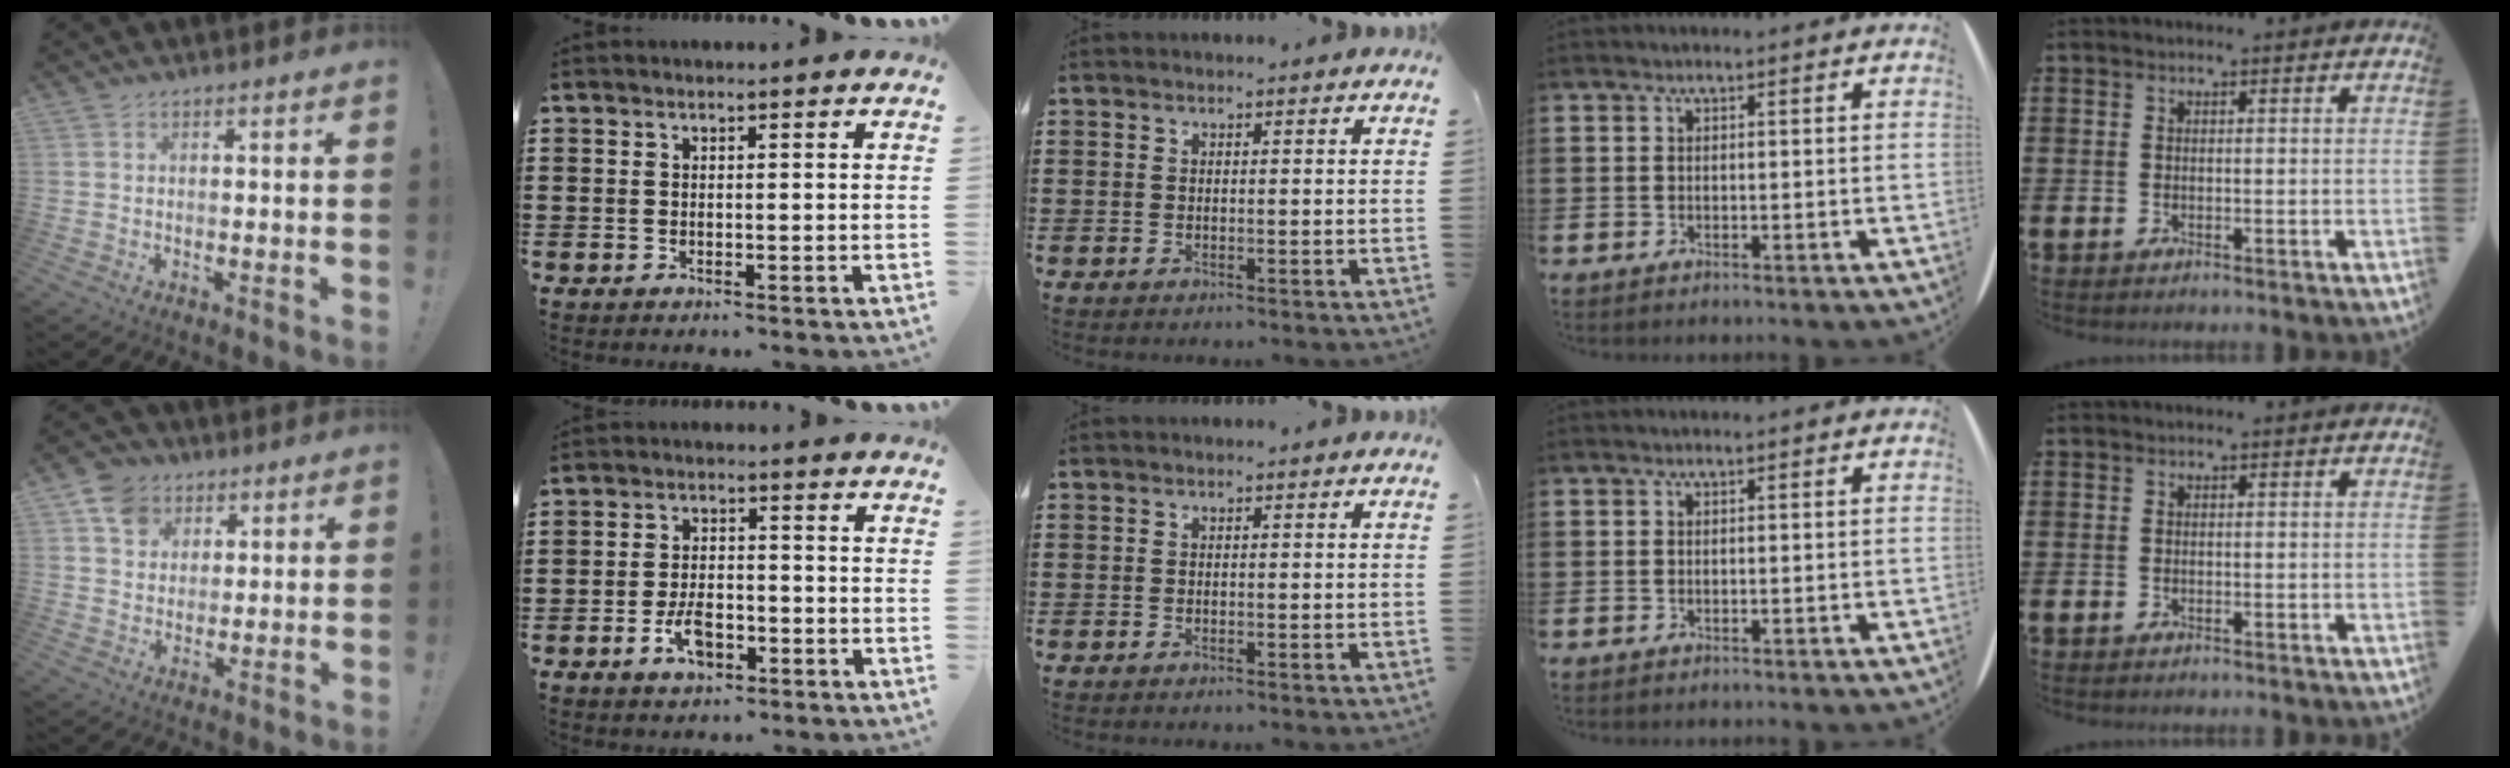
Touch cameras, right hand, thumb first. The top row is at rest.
{"thumb": {"total": 8.5, "force": [4.0, 7.1, 2.3], "torque": [-0.027, -0.024, 0.082]}, "index": {"total": 5.2, "force": [-2.3, 2.7, 3.9], "torque": [-0.084, 0.001, -0.047]}}